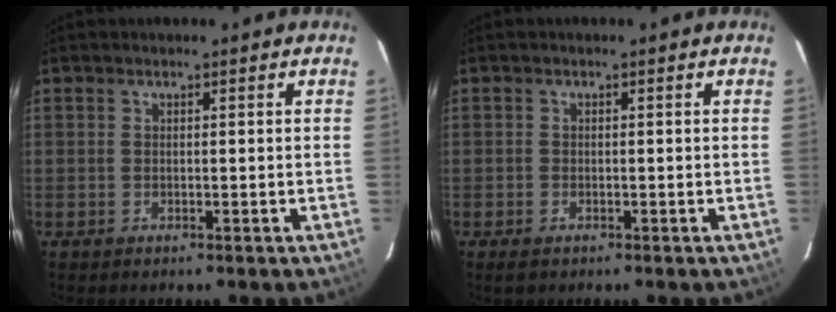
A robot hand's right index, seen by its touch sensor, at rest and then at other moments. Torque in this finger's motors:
{"motor_torque": [0.07, -0.07, -0.02, 0.00]}